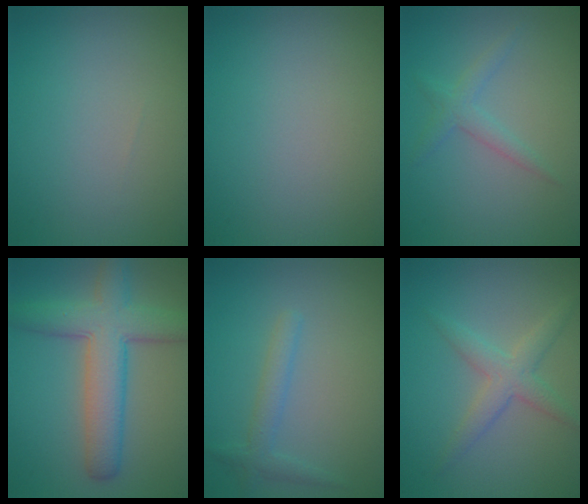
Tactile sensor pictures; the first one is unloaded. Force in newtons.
{"total": 0.0}
{"total": 1.7, "press": 1.7, "slide": 0.1}
{"total": 6.8, "press": 6.8, "slide": 0.5}
{"total": 1.9, "press": 1.9, "slide": 0.1}
{"total": 2.8, "press": 2.8, "slide": 0.0}